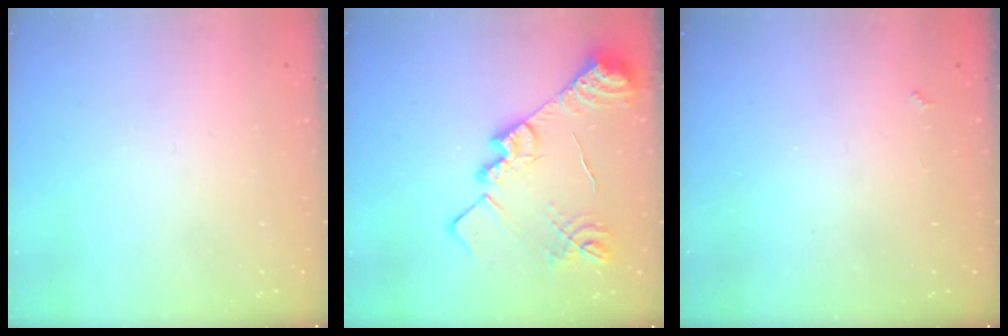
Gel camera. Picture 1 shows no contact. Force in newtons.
{"total": 19.6, "press": 19.5, "slide": 1.6}
{"total": 2.3, "press": 2.3, "slide": 0.4}